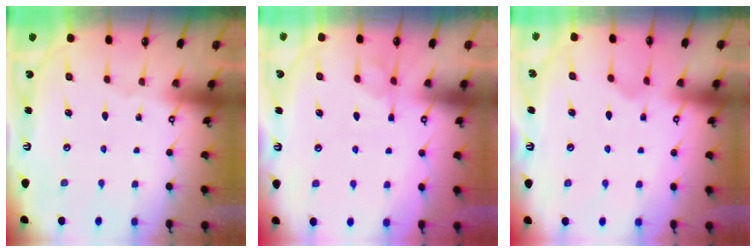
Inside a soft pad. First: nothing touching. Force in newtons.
{"total": 1.3, "press": 0.6, "slide": 1.1}
{"total": 0.7, "press": 0.0, "slide": 0.7}